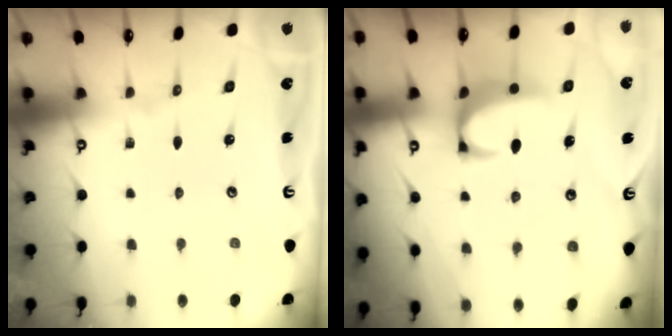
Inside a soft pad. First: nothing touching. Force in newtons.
{"total": 2.2, "press": 2.0, "slide": 0.9}